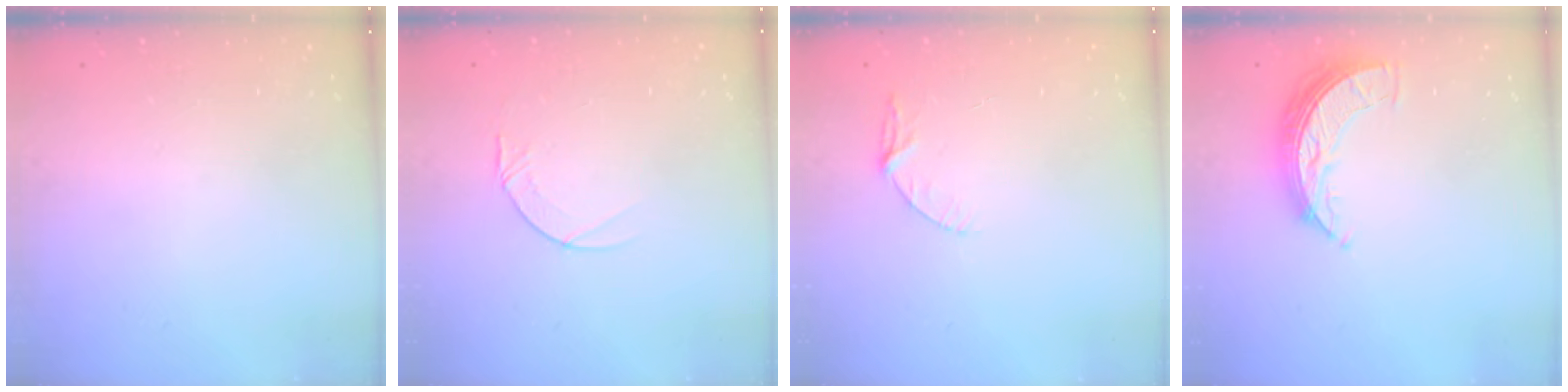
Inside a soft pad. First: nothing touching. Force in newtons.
{"total": 3.9, "press": 3.9, "slide": 0.4}
{"total": 5.2, "press": 5.1, "slide": 0.6}
{"total": 7.8, "press": 7.8, "slide": 0.6}